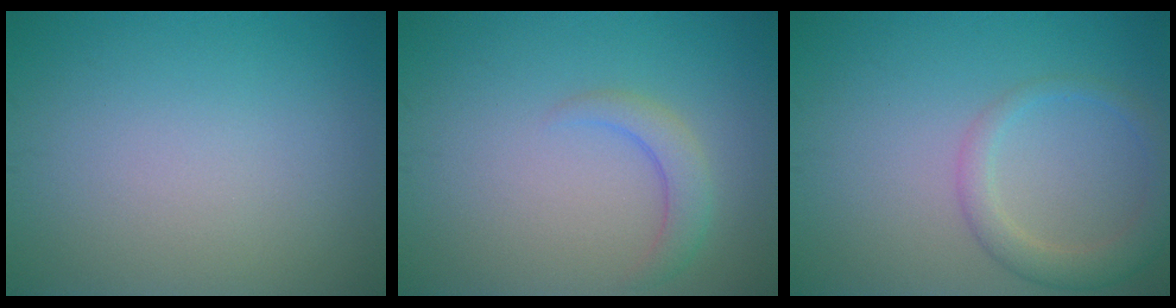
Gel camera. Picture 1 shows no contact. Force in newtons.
{"total": 2.2, "press": 2.2, "slide": 0.3}
{"total": 2.9, "press": 2.9, "slide": 0.2}